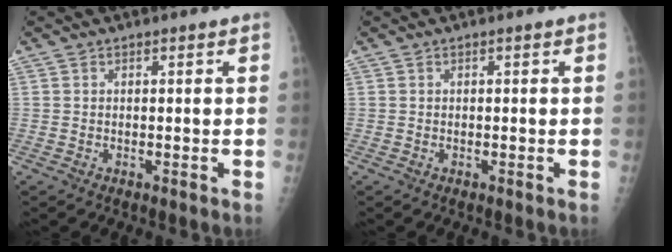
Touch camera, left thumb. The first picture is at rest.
{"total": 0.0}